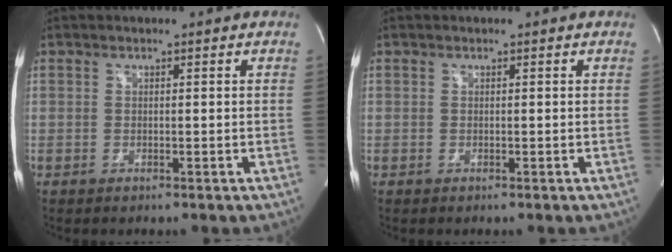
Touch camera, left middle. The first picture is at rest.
{"total": 0.0}